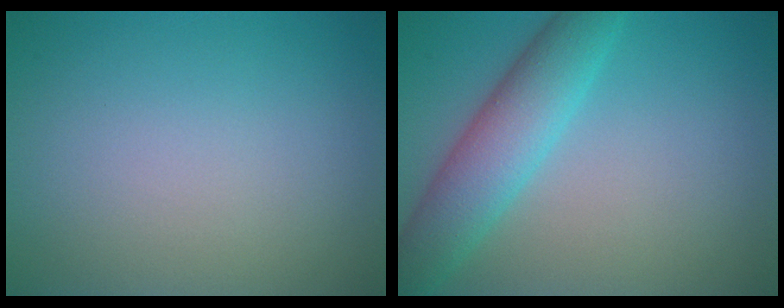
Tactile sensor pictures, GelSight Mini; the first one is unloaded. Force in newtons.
{"total": 5.6, "press": 5.6, "slide": 0.2}